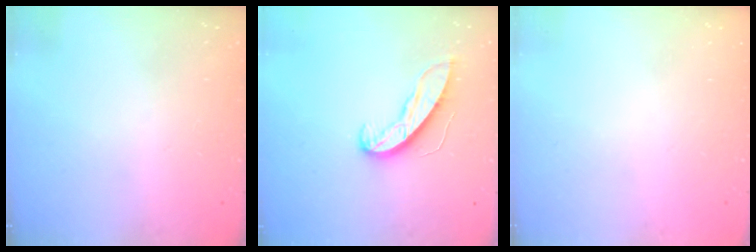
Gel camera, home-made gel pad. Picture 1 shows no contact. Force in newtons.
{"total": 9.0, "press": 9.0, "slide": 0.3}
{"total": 0.0}